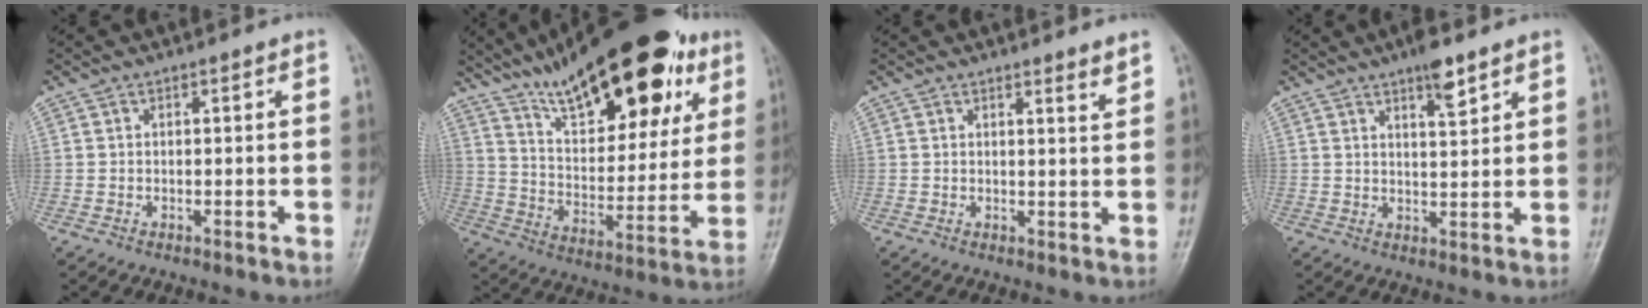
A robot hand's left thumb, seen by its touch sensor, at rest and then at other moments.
{"total": 27.8, "force": [16.8, 10.7, 19.5], "torque": [-0.250, -0.037, 0.264]}
{"total": 1.9, "force": [1.7, 0.0, 1.0], "torque": [-0.011, -0.018, 0.023]}
{"total": 5.5, "force": [3.6, 1.4, 3.8], "torque": [-0.051, -0.020, 0.056]}